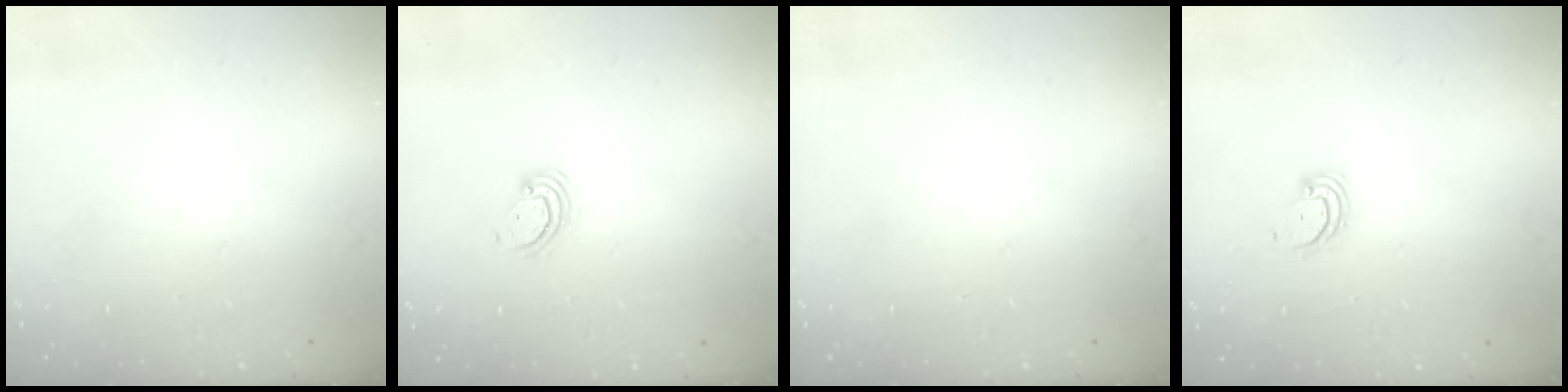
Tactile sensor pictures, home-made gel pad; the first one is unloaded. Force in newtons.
{"total": 2.6, "press": 2.6, "slide": 0.3}
{"total": 0.0}
{"total": 2.8, "press": 2.8, "slide": 0.2}